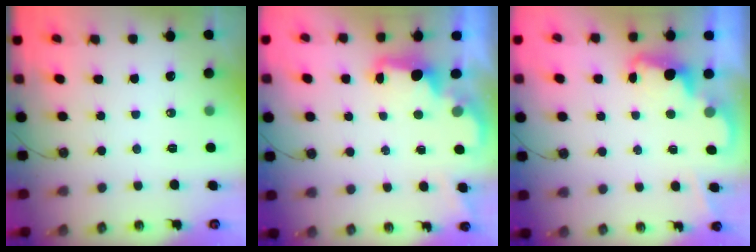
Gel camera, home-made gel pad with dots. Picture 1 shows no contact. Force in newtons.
{"total": 2.1, "press": 2.0, "slide": 0.7}
{"total": 2.3, "press": 2.3, "slide": 0.5}